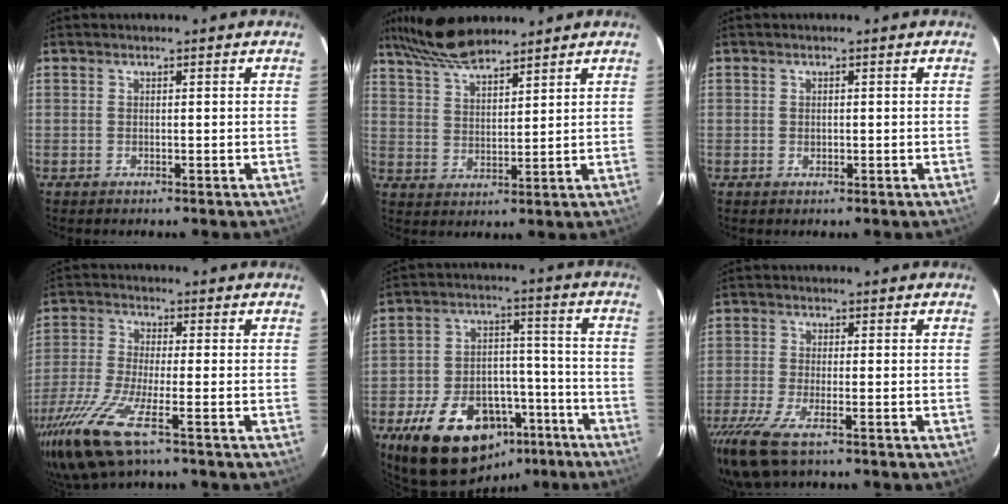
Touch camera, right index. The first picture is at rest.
{"total": 10.1, "force": [8.6, 2.3, 4.7], "torque": [-0.098, 0.022, 0.165]}
{"total": 0.7, "force": [0.0, 0.6, 0.3], "torque": [-0.001, 0.001, 0.002]}
{"total": 14.8, "force": [-9.2, 2.5, 11.3], "torque": [-0.250, -0.052, -0.177]}
{"total": 20.6, "force": [-12.8, 12.1, 10.7], "torque": [-0.216, 0.030, -0.175]}
{"total": 10.8, "force": [-7.7, 2.1, 7.4], "torque": [-0.175, -0.050, -0.145]}